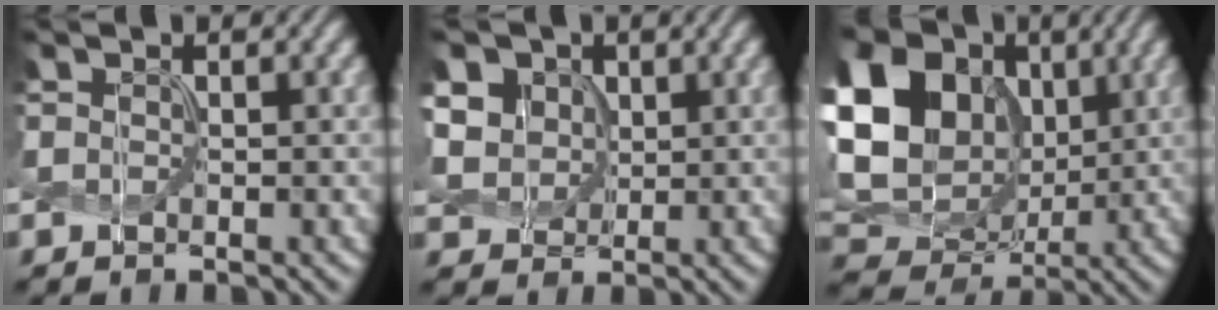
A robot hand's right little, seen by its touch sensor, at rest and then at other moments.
{"total": 9.0, "force": [3.9, 7.0, 4.2], "torque": [-0.105, 0.029, 0.061]}
{"total": 18.5, "force": [5.0, 14.6, 10.2], "torque": [-0.255, 0.043, 0.079]}